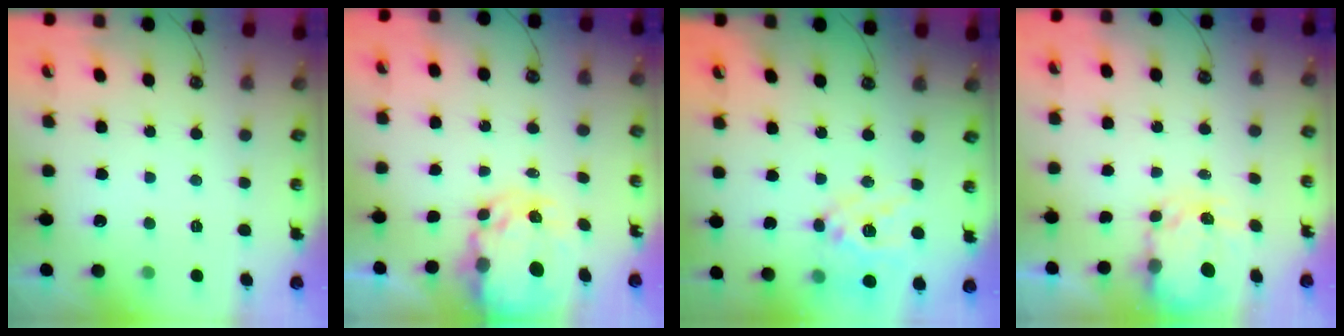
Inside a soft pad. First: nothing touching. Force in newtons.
{"total": 8.6, "press": 8.6, "slide": 0.7}
{"total": 15.4, "press": 15.3, "slide": 1.4}
{"total": 3.7, "press": 3.7, "slide": 0.3}